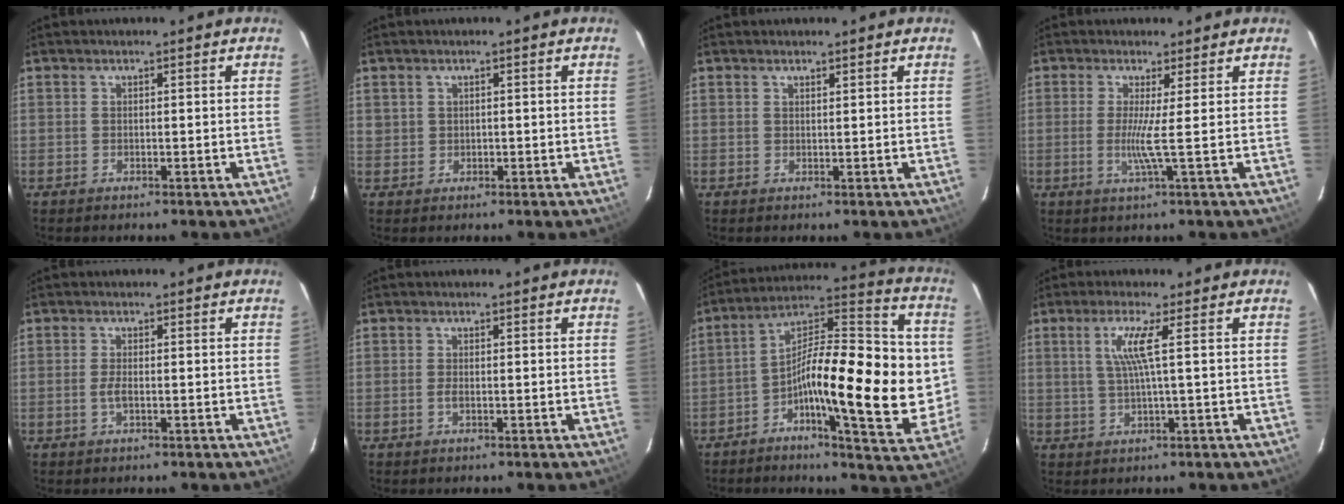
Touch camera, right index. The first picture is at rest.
{"total": 1.2, "force": [0.3, 1.1, 0.1], "torque": [0.001, 0.005, 0.007]}
{"total": 0.8, "force": [0.7, 0.1, 0.2], "torque": [-0.006, 0.000, 0.012]}
{"total": 3.6, "force": [-0.1, -1.5, 3.2], "torque": [-0.060, -0.012, -0.013]}
{"total": 2.1, "force": [-0.6, 0.5, 1.9], "torque": [-0.041, -0.002, -0.012]}
{"total": 1.1, "force": [-0.4, 0.3, 1.0], "torque": [-0.023, -0.001, -0.007]}
{"total": 21.7, "force": [-3.4, 6.4, 20.5], "torque": [-0.314, 0.026, -0.061]}
{"total": 4.8, "force": [1.2, -0.9, 4.6], "torque": [-0.083, 0.003, 0.026]}